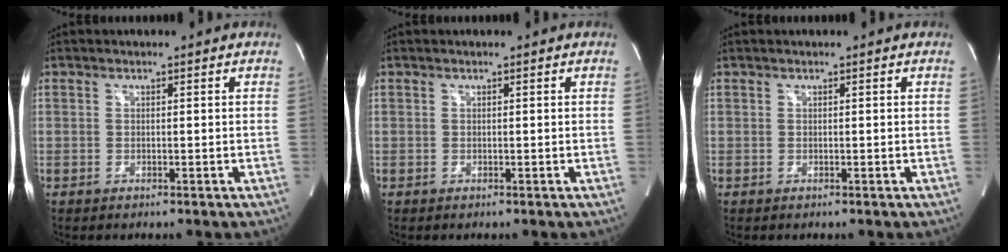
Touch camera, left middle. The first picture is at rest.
{"total": 0.0}
{"total": 0.0}